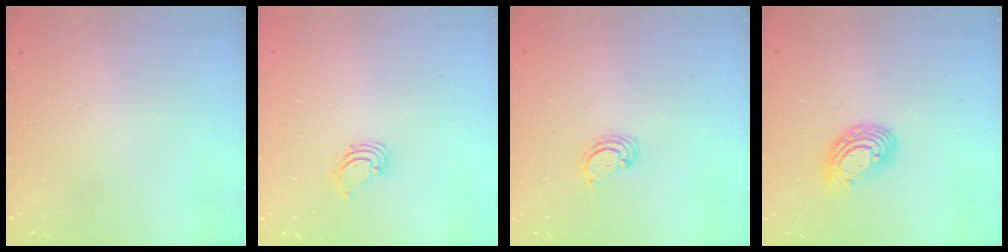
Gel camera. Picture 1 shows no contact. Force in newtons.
{"total": 1.6, "press": 1.6, "slide": 0.1}
{"total": 2.8, "press": 2.8, "slide": 0.2}
{"total": 9.4, "press": 9.4, "slide": 0.8}